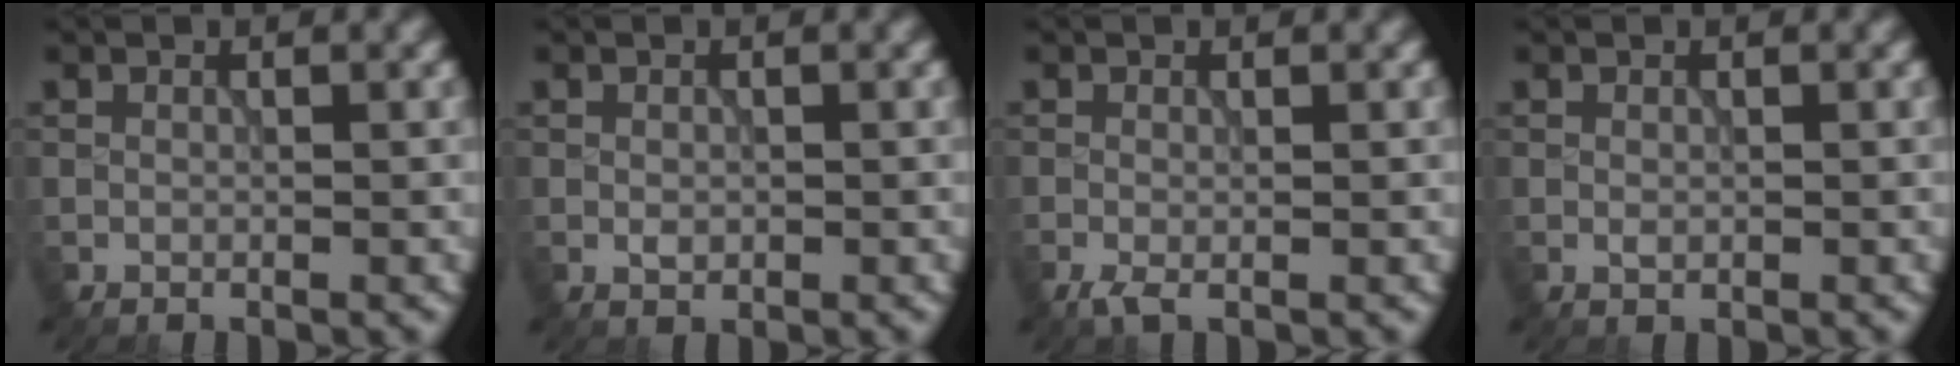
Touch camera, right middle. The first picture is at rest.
{"total": 0.9, "force": [-0.2, 0.7, 0.6], "torque": [-0.010, -0.002, -0.003]}
{"total": 1.2, "force": [-0.6, 0.4, 1.0], "torque": [-0.025, -0.006, -0.014]}
{"total": 0.6, "force": [-0.1, 0.4, 0.4], "torque": [-0.007, -0.002, 0.000]}